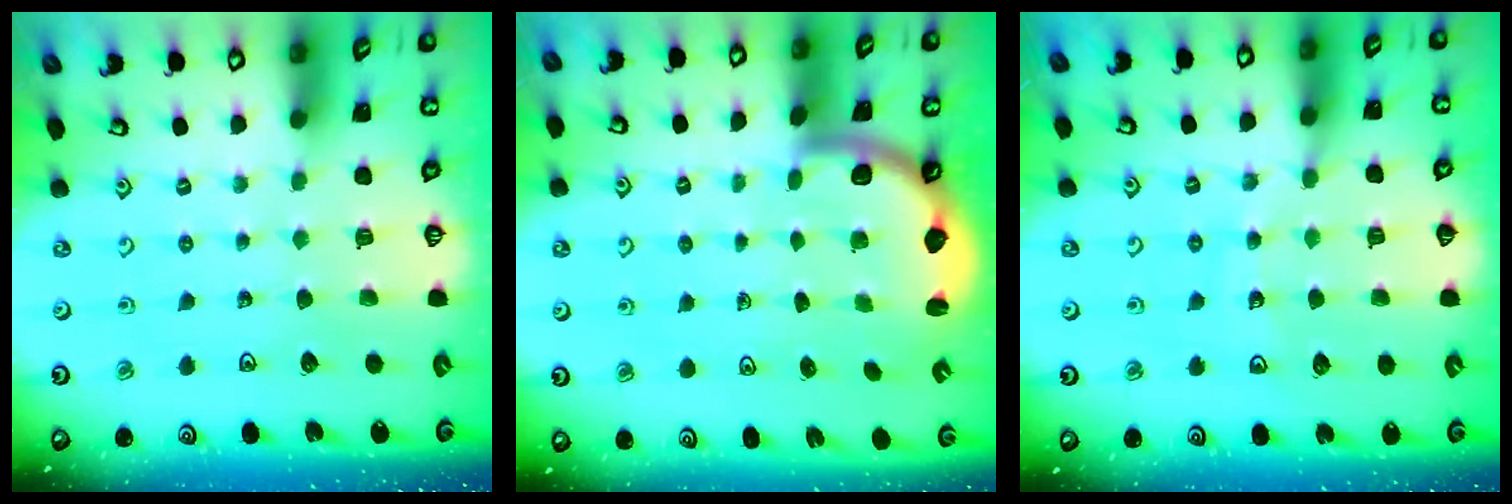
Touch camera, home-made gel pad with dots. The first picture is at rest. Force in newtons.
{"total": 2.5, "press": 2.2, "slide": 1.1}
{"total": 11.7, "press": 11.2, "slide": 3.5}